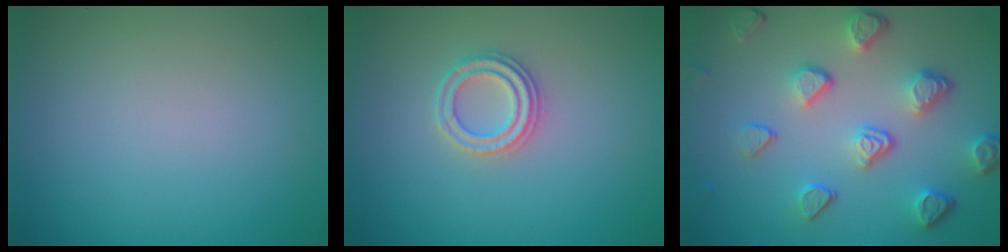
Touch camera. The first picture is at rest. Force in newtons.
{"total": 2.3, "press": 2.3, "slide": 0.3}
{"total": 5.0, "press": 3.8, "slide": 3.3}